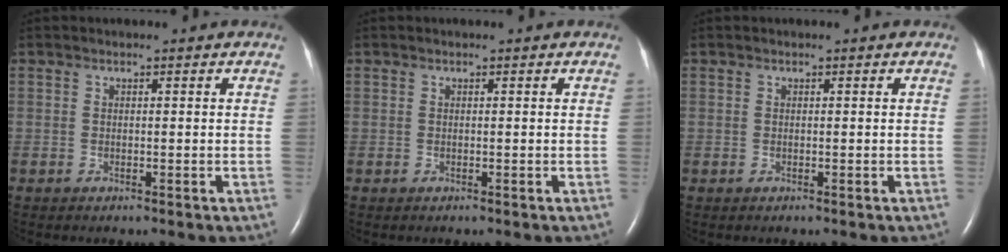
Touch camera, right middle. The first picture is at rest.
{"total": 0.0}
{"total": 0.0}